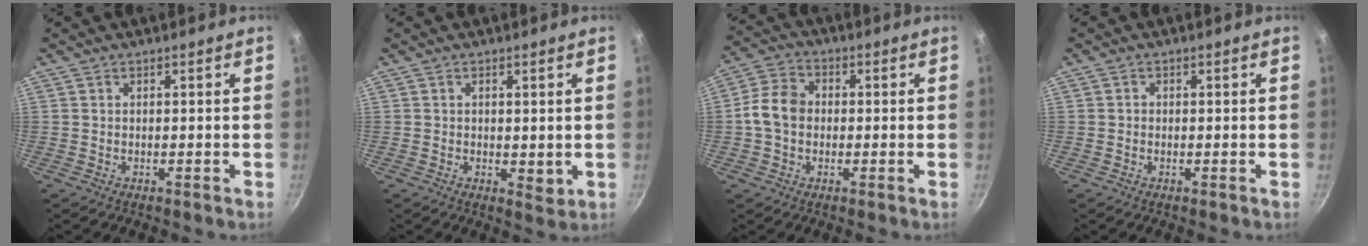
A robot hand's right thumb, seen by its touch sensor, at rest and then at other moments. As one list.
[{"total": 2.9, "force": [0.5, 1.8, 2.2], "torque": [-0.029, -0.005, 0.009]}, {"total": 7.8, "force": [-0.4, 6.2, 4.8], "torque": [-0.070, 0.020, -0.024]}, {"total": 0.6, "force": [-0.1, 0.6, 0.1], "torque": [0.000, 0.003, -0.004]}]